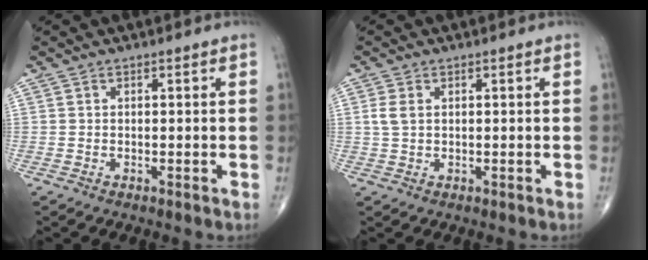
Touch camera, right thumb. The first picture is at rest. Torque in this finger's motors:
{"motor_torque": [0.02, 0.02, 0.35, 0.35, 0.05]}